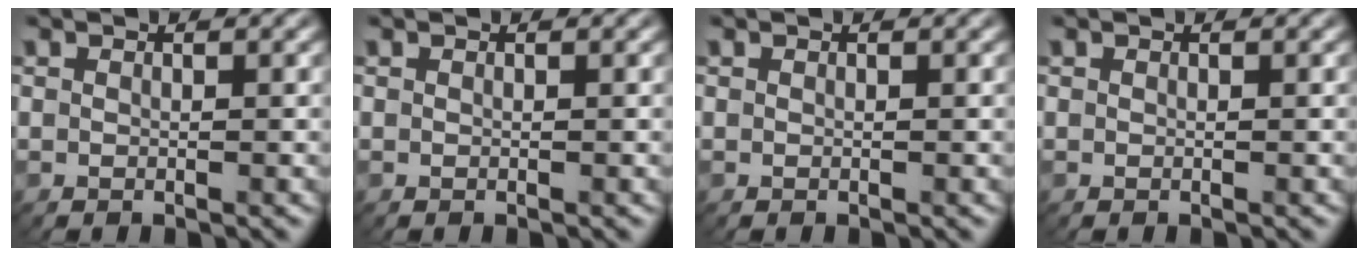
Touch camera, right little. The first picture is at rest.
{"total": 0.0}
{"total": 0.0}
{"total": 0.0}